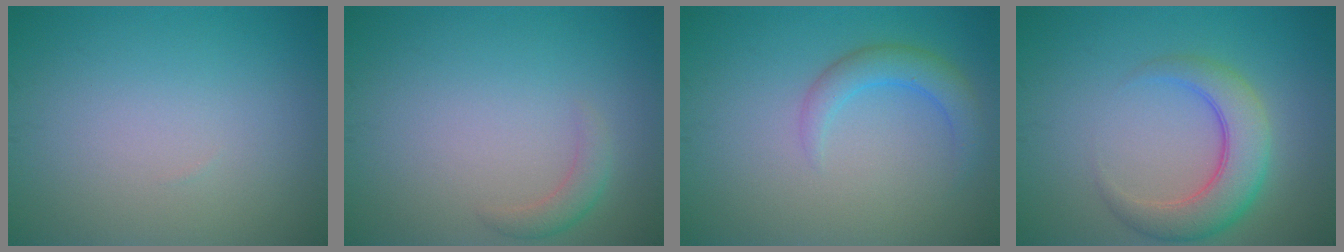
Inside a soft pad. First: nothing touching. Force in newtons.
{"total": 1.5, "press": 1.5, "slide": 0.1}
{"total": 2.7, "press": 2.7, "slide": 0.2}
{"total": 5.1, "press": 5.1, "slide": 0.1}